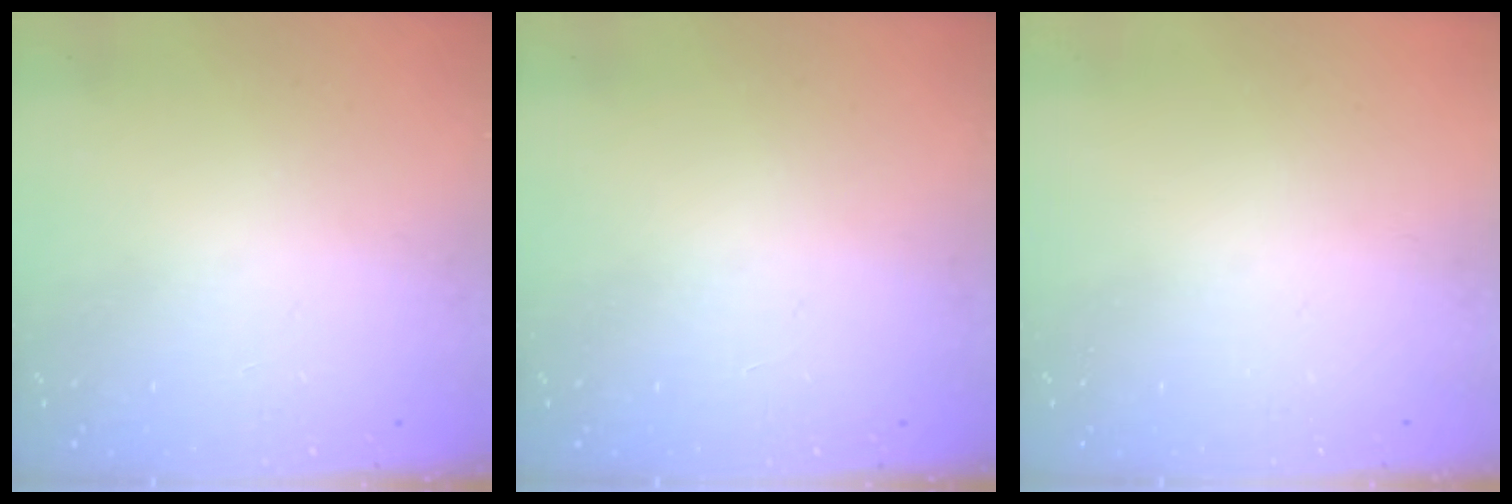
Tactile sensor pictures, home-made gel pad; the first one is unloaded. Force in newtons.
{"total": 0.0}
{"total": 0.0}